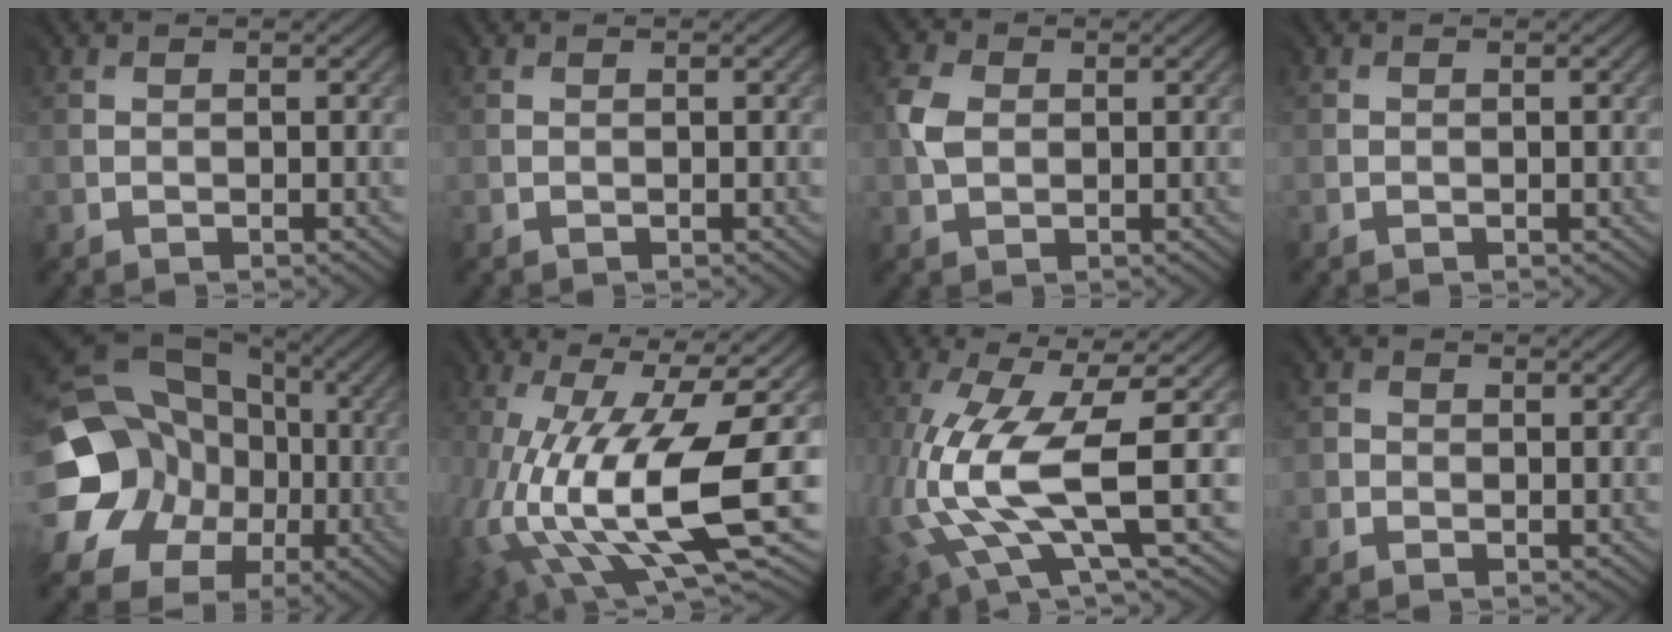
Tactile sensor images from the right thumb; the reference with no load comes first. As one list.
[{"total": 0.0}, {"total": 2.3, "force": [0.4, 2.1, 0.7], "torque": [-0.039, 0.002, 0.008]}, {"total": 0.7, "force": [-0.1, -0.1, -0.7], "torque": [0.014, 0.000, -0.002]}, {"total": 17.9, "force": [-1.1, 15.6, 8.6], "torque": [-0.194, -0.028, -0.026]}, {"total": 15.8, "force": [-4.4, 4.9, 14.4], "torque": [-0.277, -0.020, -0.074]}, {"total": 13.1, "force": [-1.7, 4.3, 12.2], "torque": [-0.304, -0.003, -0.021]}, {"total": 1.5, "force": [-0.7, 0.6, -1.2], "torque": [0.012, -0.008, -0.011]}]